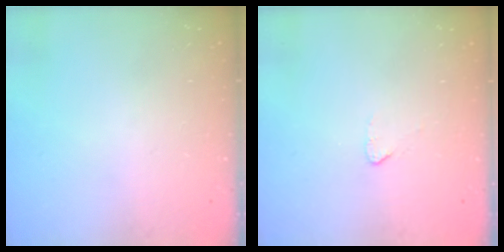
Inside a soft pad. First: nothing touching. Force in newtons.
{"total": 2.7, "press": 2.7, "slide": 0.2}